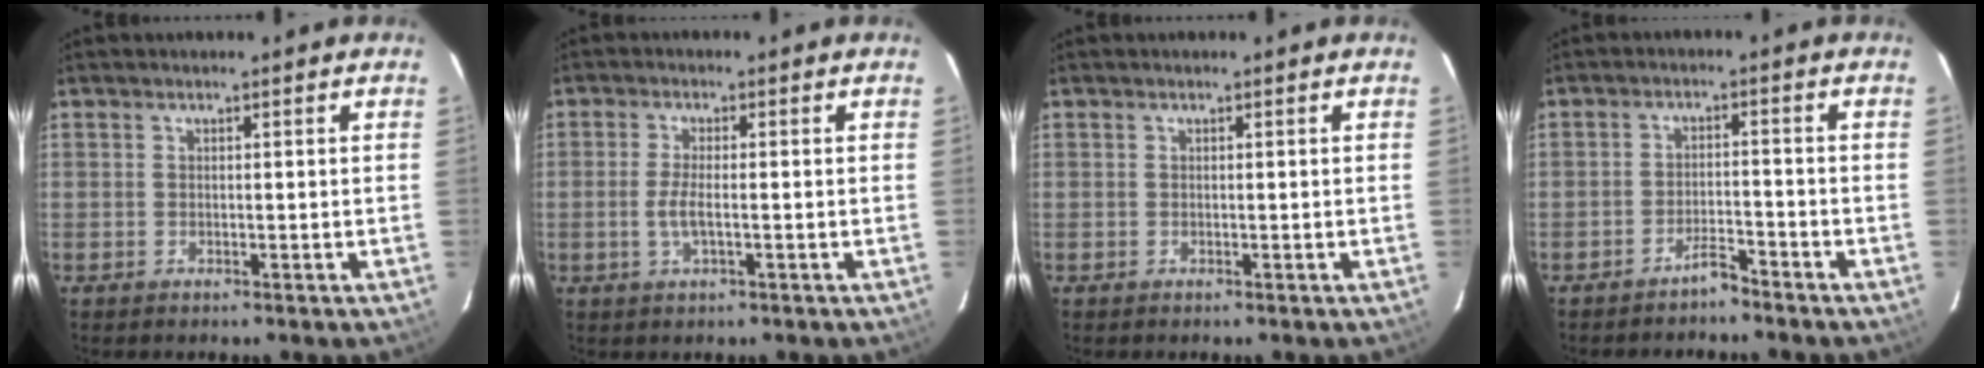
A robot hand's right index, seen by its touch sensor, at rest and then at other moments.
{"total": 3.8, "force": [-0.9, 0.8, 3.6], "torque": [-0.073, -0.003, -0.018]}
{"total": 0.0}
{"total": 3.1, "force": [-2.9, 0.3, 0.9], "torque": [-0.026, 0.006, -0.046]}